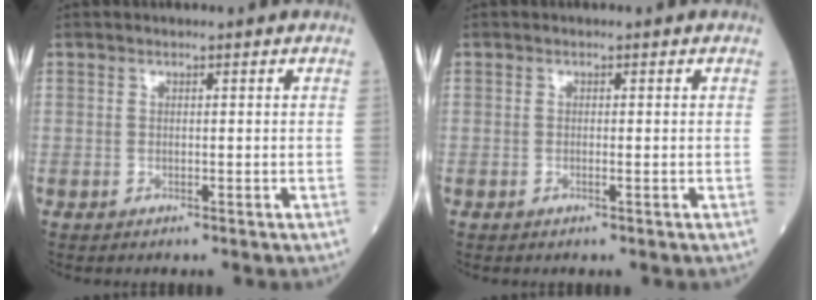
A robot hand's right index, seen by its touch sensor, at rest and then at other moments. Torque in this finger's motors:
{"motor_torque": [-0.13, -0.06, -0.04, -0.01]}